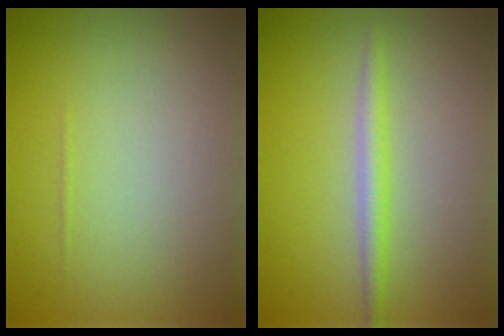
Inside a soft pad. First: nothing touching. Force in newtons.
{"total": 1.9, "press": 1.9, "slide": 0.2}